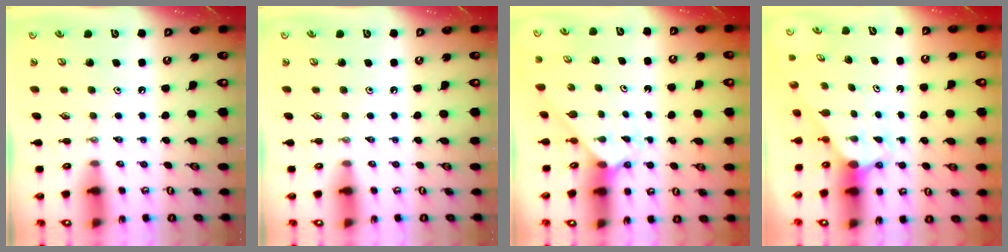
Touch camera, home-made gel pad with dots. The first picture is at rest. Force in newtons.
{"total": 0.0}
{"total": 2.3, "press": 2.3, "slide": 0.2}
{"total": 2.8, "press": 2.8, "slide": 0.0}